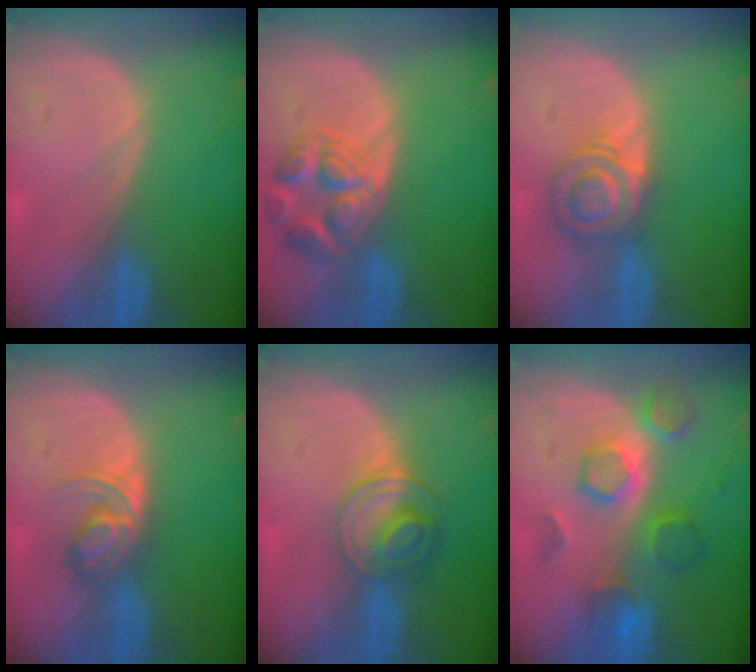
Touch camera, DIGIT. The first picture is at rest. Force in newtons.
{"total": 7.4, "press": 6.6, "slide": 3.4}
{"total": 5.7, "press": 5.6, "slide": 1.0}
{"total": 5.8, "press": 5.0, "slide": 2.9}
{"total": 6.3, "press": 5.5, "slide": 3.1}
{"total": 8.2, "press": 7.7, "slide": 2.9}